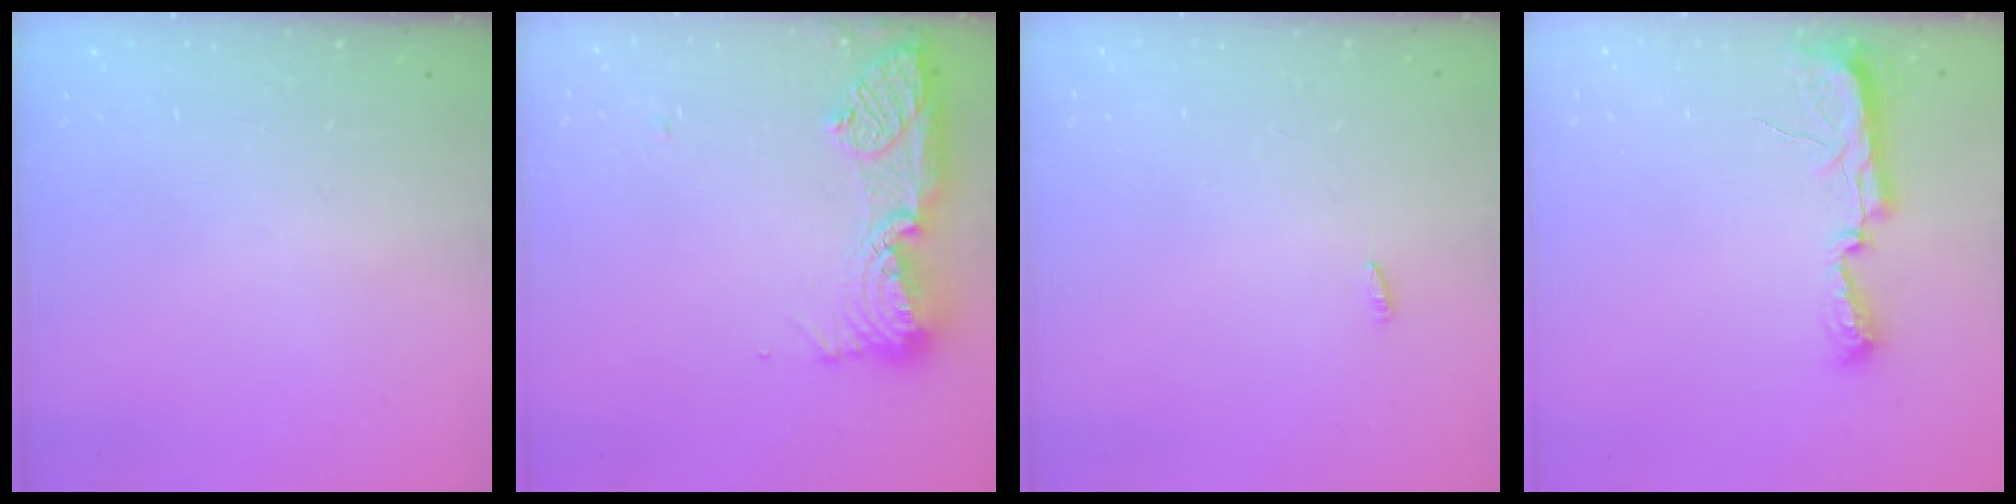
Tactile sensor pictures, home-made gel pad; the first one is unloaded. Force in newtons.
{"total": 17.6, "press": 16.5, "slide": 6.2}
{"total": 1.8, "press": 1.7, "slide": 0.6}
{"total": 9.8, "press": 8.9, "slide": 4.2}